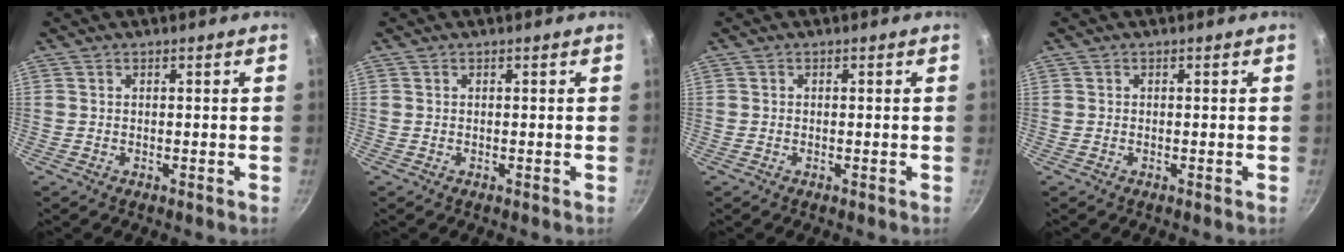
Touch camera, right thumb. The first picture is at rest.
{"total": 0.0}
{"total": 0.0}
{"total": 0.0}